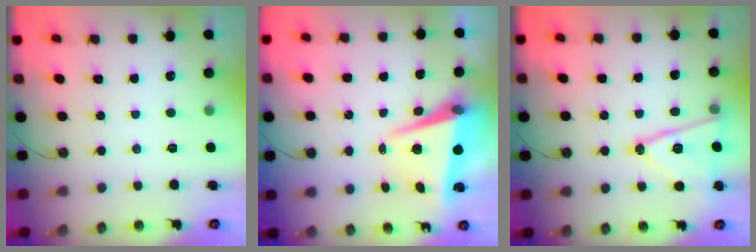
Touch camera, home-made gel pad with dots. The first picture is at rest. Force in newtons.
{"total": 7.1, "press": 6.8, "slide": 1.9}
{"total": 14.6, "press": 14.2, "slide": 3.4}